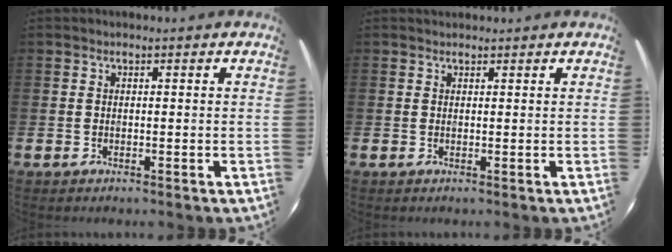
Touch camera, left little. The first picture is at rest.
{"total": 0.6, "force": [0.6, 0.2, -0.1], "torque": [0.010, 0.000, 0.010]}